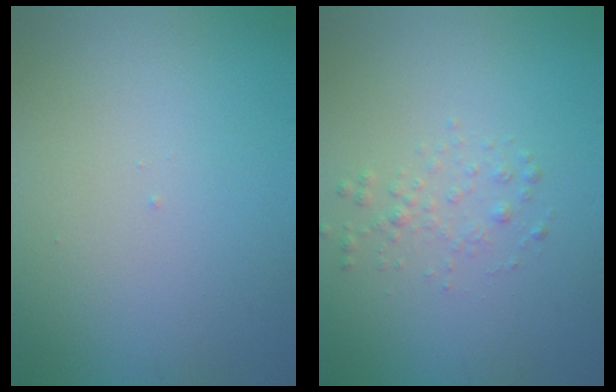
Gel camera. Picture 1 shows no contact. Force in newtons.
{"total": 1.2, "press": 1.2, "slide": 0.0}